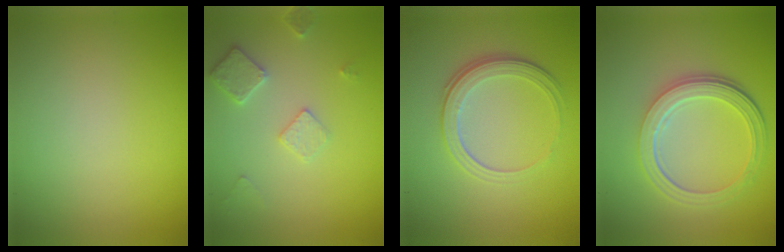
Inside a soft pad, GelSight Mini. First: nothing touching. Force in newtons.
{"total": 2.5, "press": 2.4, "slide": 0.4}
{"total": 3.8, "press": 2.8, "slide": 2.6}
{"total": 5.4, "press": 3.9, "slide": 3.7}